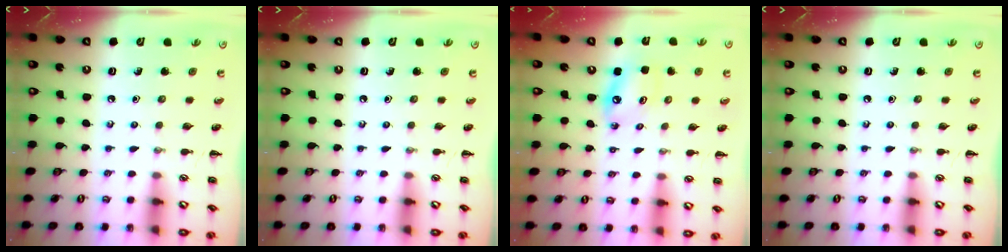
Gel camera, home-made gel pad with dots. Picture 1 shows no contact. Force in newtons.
{"total": 0.0}
{"total": 6.4, "press": 6.2, "slide": 1.3}
{"total": 0.0}